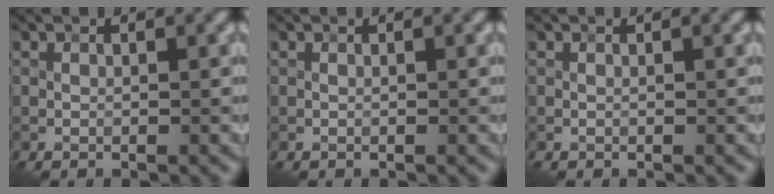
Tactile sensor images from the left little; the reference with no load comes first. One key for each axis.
{"total": 0.0}
{"total": 0.0}